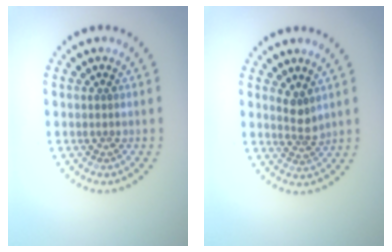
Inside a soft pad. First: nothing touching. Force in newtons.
{"total": 1.8, "press": 1.3, "slide": 1.2}